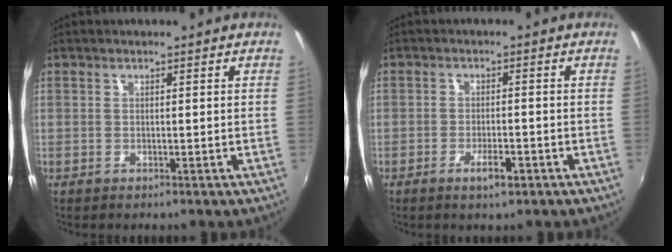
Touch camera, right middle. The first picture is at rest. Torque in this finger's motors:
{"motor_torque": [1.07, -1.07, 0.34, 0.08]}